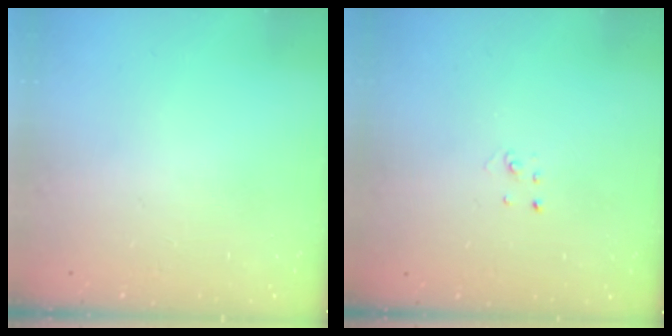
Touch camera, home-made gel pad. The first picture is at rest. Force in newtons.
{"total": 2.0, "press": 2.0, "slide": 0.1}